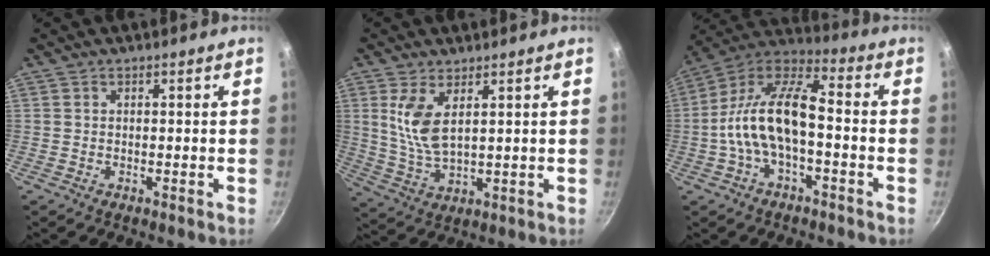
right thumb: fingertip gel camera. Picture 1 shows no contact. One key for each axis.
{"total": 7.8, "fx": 2.9, "fy": 3.5, "fz": 6.4, "tx": -0.126, "ty": -0.027, "tz": 0.065}
{"total": 14.9, "fx": -2.7, "fy": 6.8, "fz": 13.0, "tx": -0.234, "ty": 0.046, "tz": -0.068}